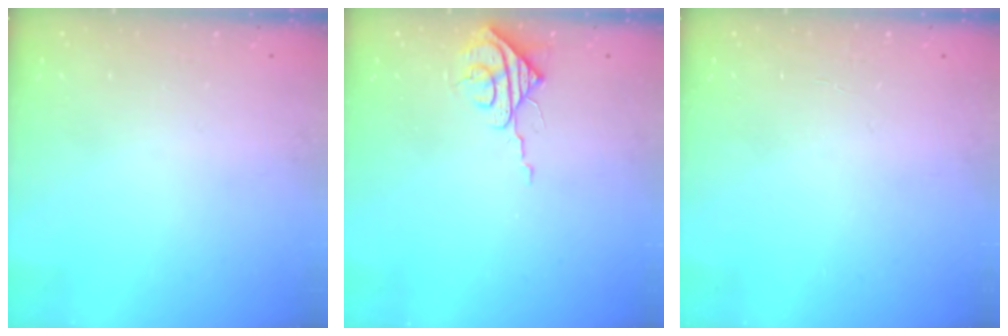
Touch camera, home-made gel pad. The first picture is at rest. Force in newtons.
{"total": 7.6, "press": 7.6, "slide": 0.5}
{"total": 2.0, "press": 2.0, "slide": 0.2}